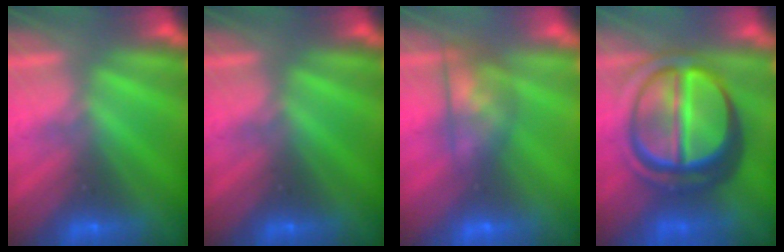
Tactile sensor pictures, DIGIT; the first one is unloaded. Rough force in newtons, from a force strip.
{"total": 0.0}
{"total": 5.8}
{"total": 7.0}